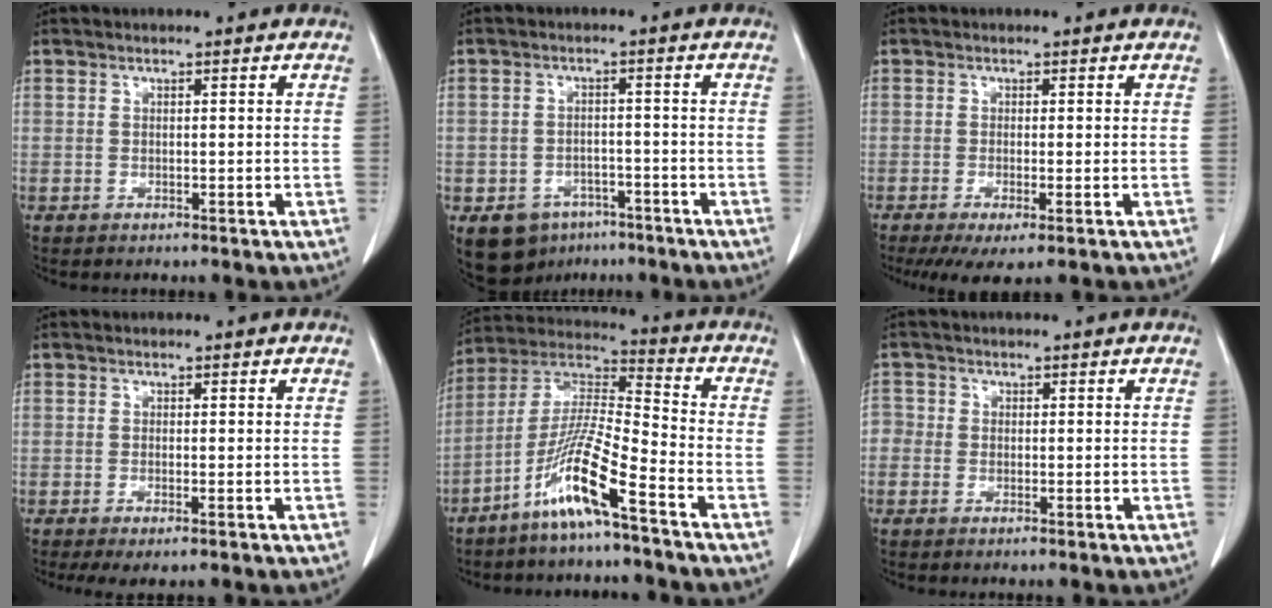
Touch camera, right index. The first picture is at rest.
{"total": 7.8, "force": [-4.8, 5.6, 2.3], "torque": [-0.035, 0.009, -0.065]}
{"total": 4.5, "force": [-2.3, 0.8, 3.8], "torque": [-0.057, -0.015, -0.039]}
{"total": 2.5, "force": [-1.3, 0.3, 2.1], "torque": [-0.035, -0.011, -0.022]}
{"total": 11.8, "force": [-6.9, -0.1, 9.6], "torque": [-0.195, -0.010, -0.145]}
{"total": 2.0, "force": [-0.5, 1.9, 0.5], "torque": [0.000, 0.005, -0.016]}